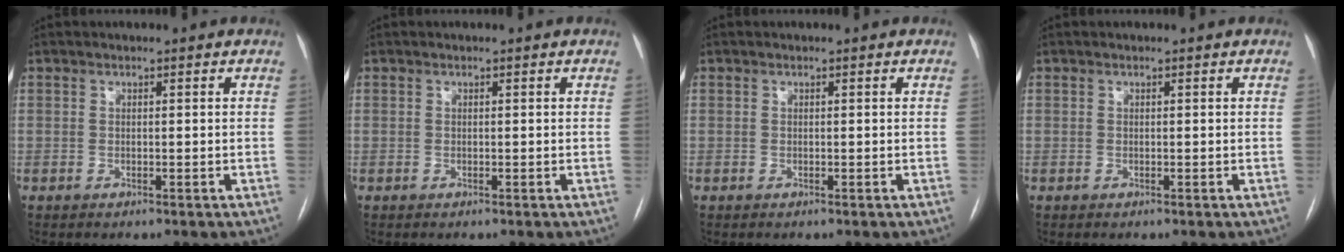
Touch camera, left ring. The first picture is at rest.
{"total": 0.0}
{"total": 0.0}
{"total": 0.0}